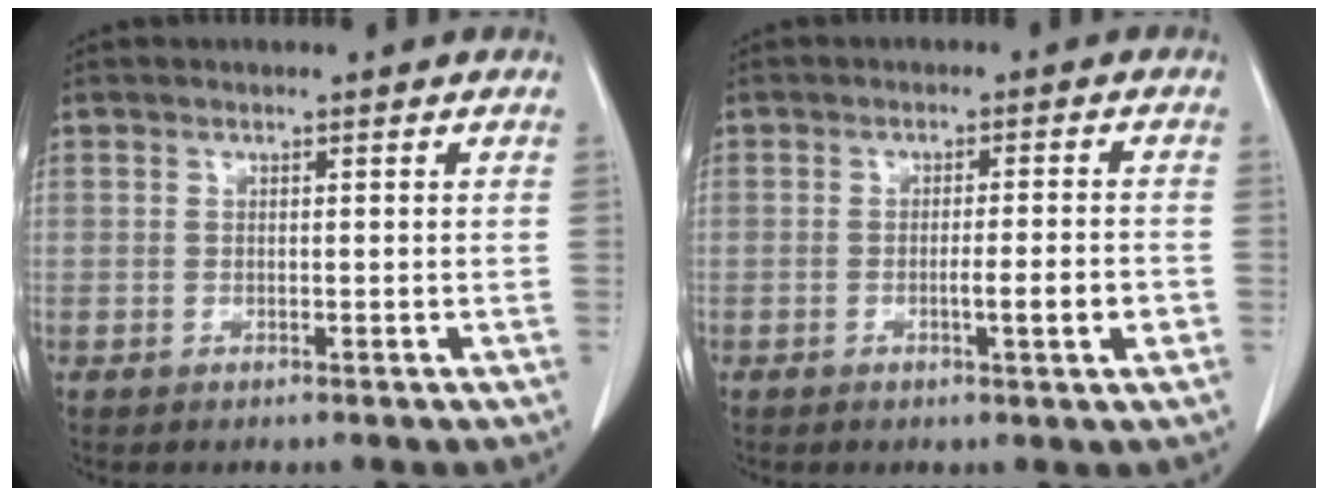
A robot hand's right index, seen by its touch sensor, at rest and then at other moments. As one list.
[{"total": 4.4, "force": [-1.4, 0.0, 4.2], "torque": [-0.064, -0.005, -0.020]}]